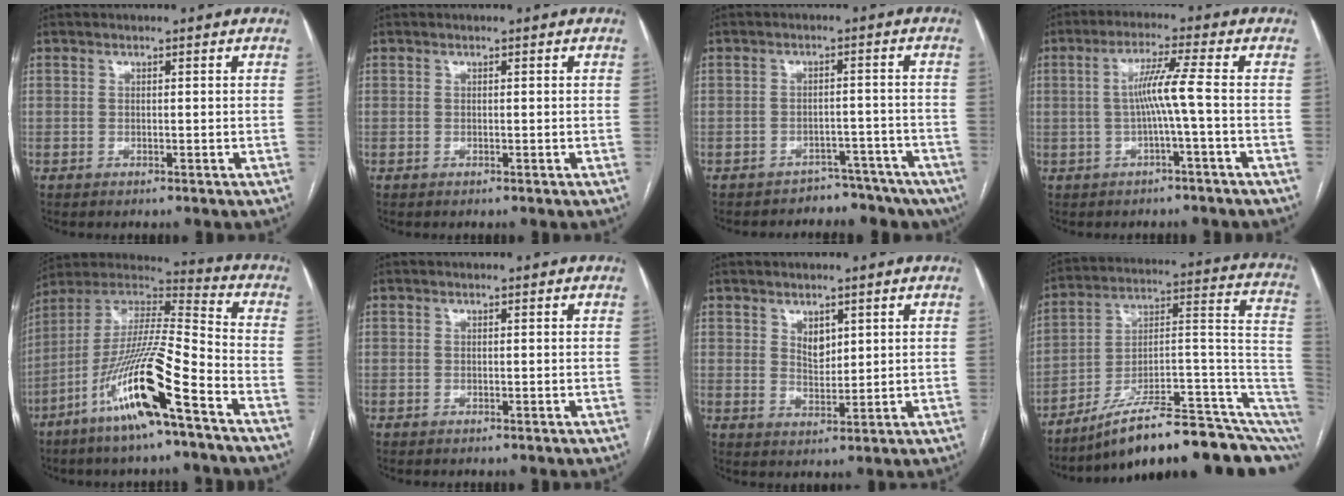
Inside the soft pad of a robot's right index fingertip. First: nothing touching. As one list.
[{"total": 0.0}, {"total": 10.3, "force": [-8.6, 5.6, 1.1], "torque": [0.010, 0.042, -0.098]}, {"total": 5.6, "force": [-0.8, -1.1, 5.4], "torque": [-0.101, 0.014, -0.011]}, {"total": 18.5, "force": [-9.8, 1.2, 15.6], "torque": [-0.325, -0.025, -0.187]}, {"total": 0.0}, {"total": 3.3, "force": [1.6, 2.0, 2.1], "torque": [-0.040, -0.002, 0.036]}, {"total": 23.4, "force": [-13.8, 5.7, 18.0], "torque": [-0.165, 0.069, -0.202]}]